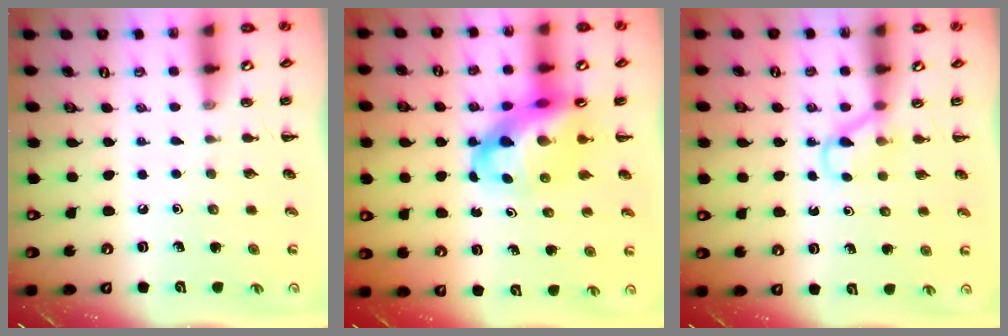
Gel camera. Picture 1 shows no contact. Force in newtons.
{"total": 12.6, "press": 12.1, "slide": 3.4}
{"total": 3.6, "press": 3.3, "slide": 1.3}